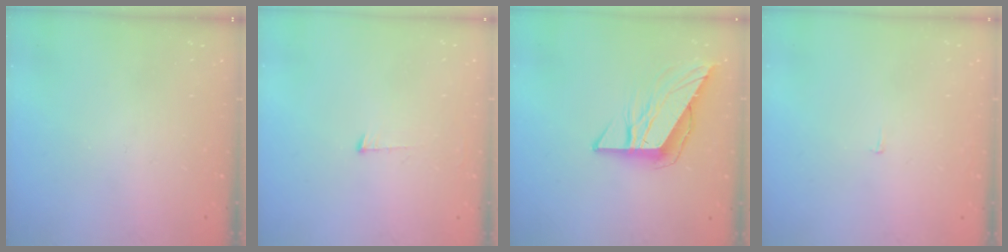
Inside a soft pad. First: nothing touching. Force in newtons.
{"total": 6.1, "press": 6.1, "slide": 0.4}
{"total": 9.3, "press": 9.3, "slide": 0.5}
{"total": 2.2, "press": 2.2, "slide": 0.1}